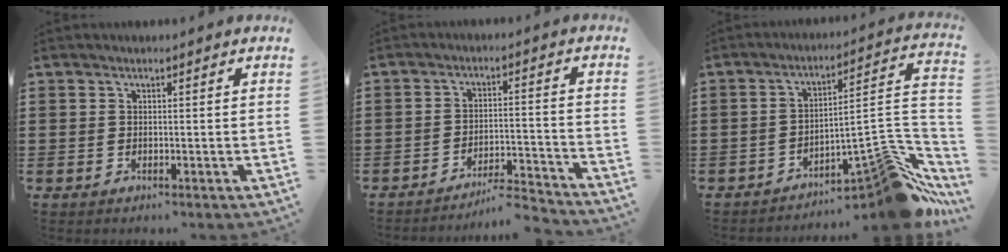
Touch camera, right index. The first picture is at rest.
{"total": 5.0, "force": [-4.8, 0.1, 1.4], "torque": [-0.027, -0.005, -0.098]}
{"total": 11.0, "force": [-8.1, 3.8, 6.4], "torque": [-0.067, 0.013, -0.146]}